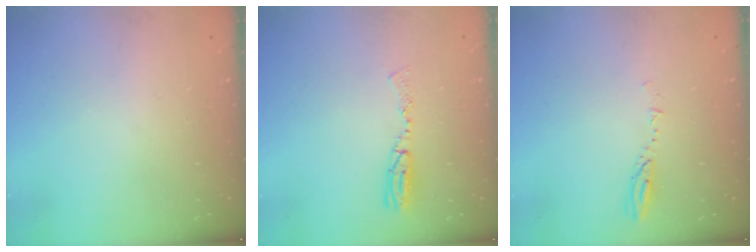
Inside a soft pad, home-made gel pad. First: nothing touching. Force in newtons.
{"total": 6.9, "press": 6.7, "slide": 1.8}
{"total": 3.1, "press": 3.1, "slide": 0.3}